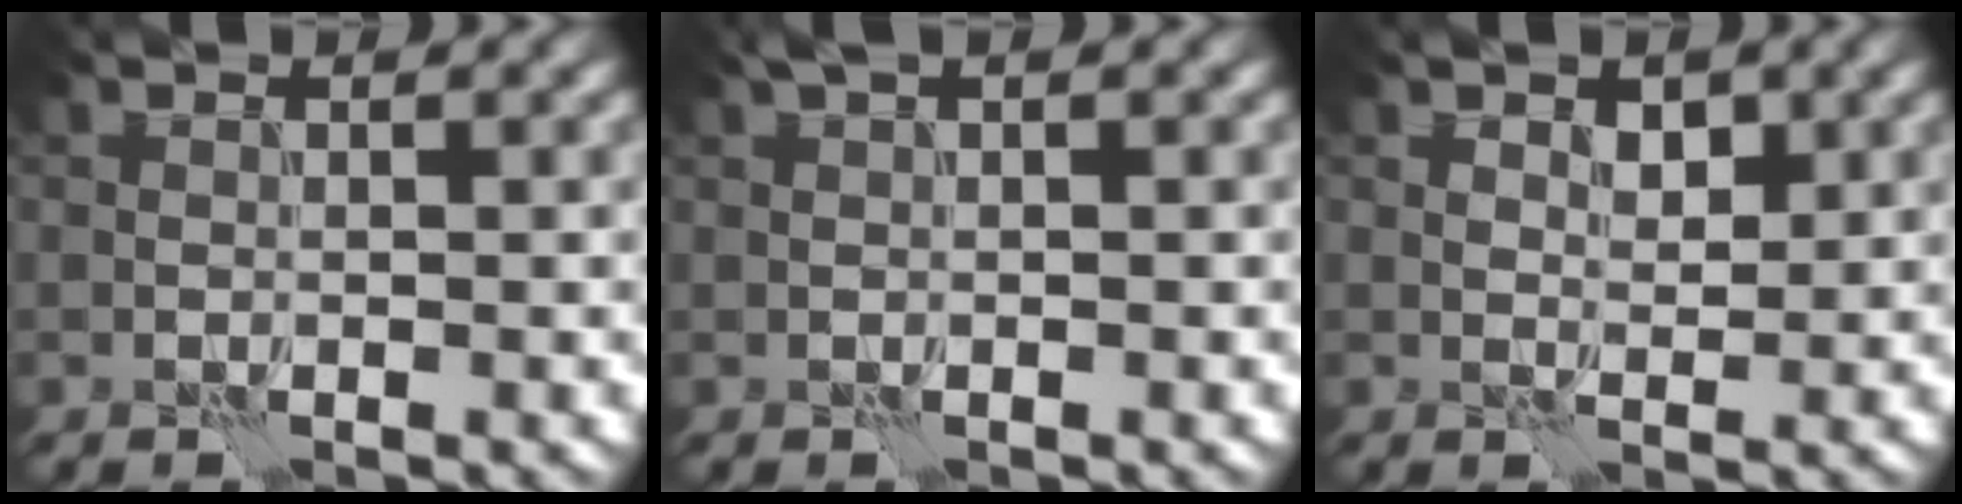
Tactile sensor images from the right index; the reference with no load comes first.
{"total": 1.1, "force": [0.5, 0.2, 1.0], "torque": [-0.020, 0.007, 0.009]}
{"total": 1.8, "force": [0.9, 1.0, 1.1], "torque": [-0.014, -0.003, 0.017]}